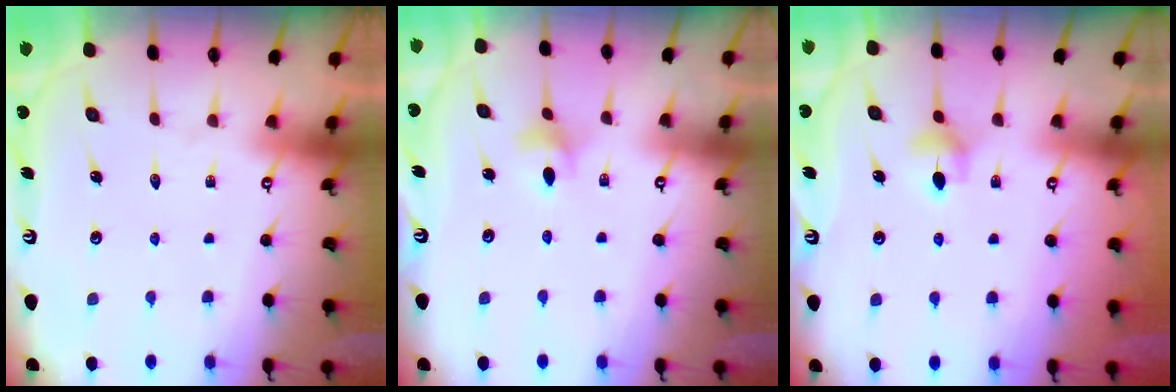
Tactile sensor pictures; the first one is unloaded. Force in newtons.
{"total": 5.0, "press": 5.0, "slide": 0.5}
{"total": 5.3, "press": 5.2, "slide": 0.8}